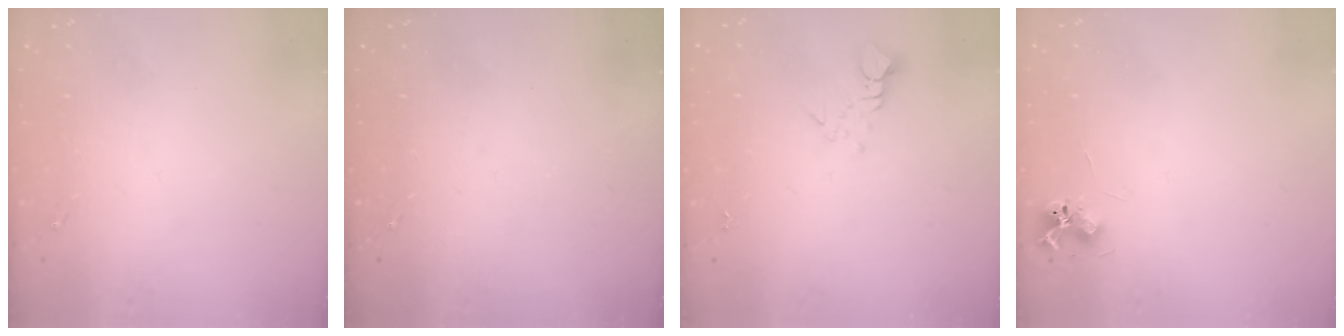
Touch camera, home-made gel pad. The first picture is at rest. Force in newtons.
{"total": 0.0}
{"total": 3.2, "press": 3.2, "slide": 0.2}
{"total": 6.5, "press": 6.5, "slide": 0.8}